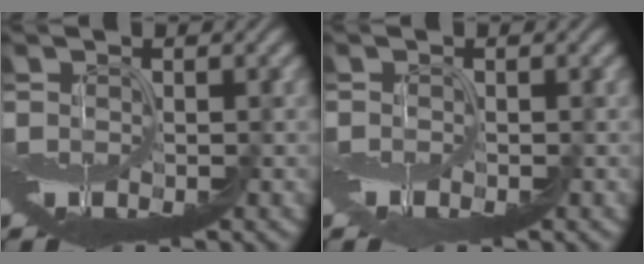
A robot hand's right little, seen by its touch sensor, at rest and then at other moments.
{"total": 0.8, "force": [-0.1, -0.4, -0.7], "torque": [0.014, 0.001, -0.003]}